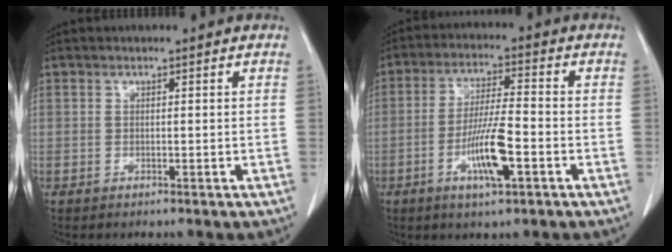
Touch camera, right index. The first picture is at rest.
{"total": 8.9, "force": [-3.2, 1.1, 8.2], "torque": [-0.154, -0.005, -0.059]}